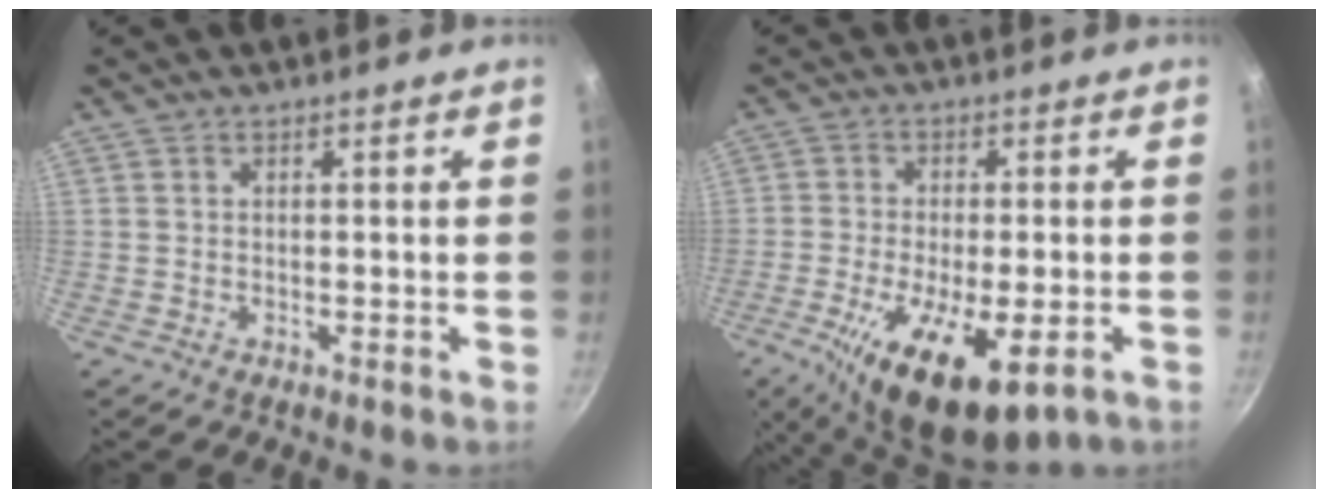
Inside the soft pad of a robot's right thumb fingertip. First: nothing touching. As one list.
[{"total": 15.0, "force": [-6.0, 5.8, 12.5], "torque": [-0.226, -0.010, -0.097]}]